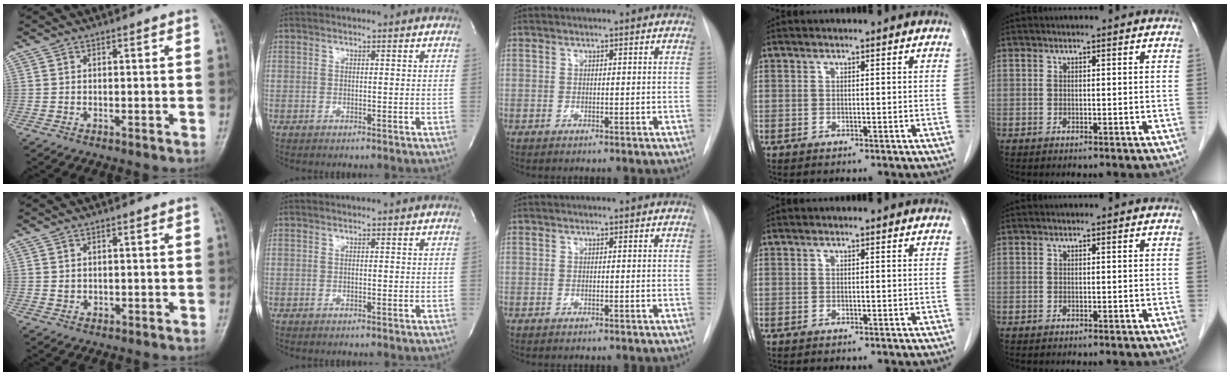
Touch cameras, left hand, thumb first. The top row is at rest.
{"thumb": {"total": 1.4, "force": [0.8, 0.7, 0.9], "torque": [-0.008, -0.007, 0.017]}}